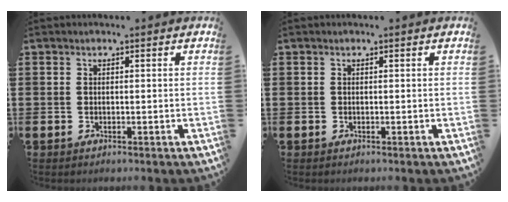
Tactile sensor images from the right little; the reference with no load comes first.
{"total": 0.0}